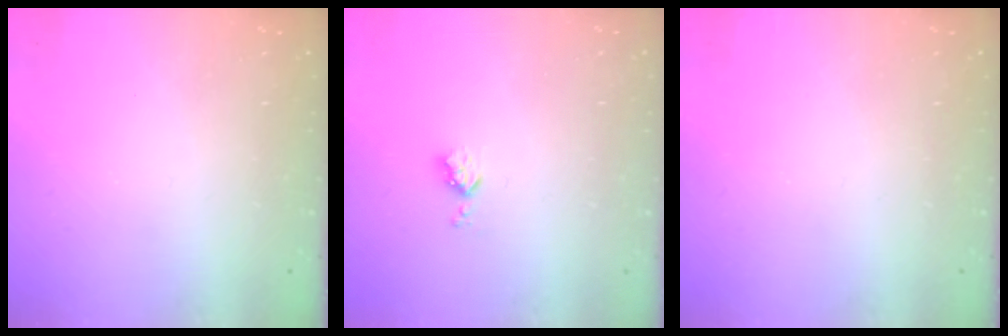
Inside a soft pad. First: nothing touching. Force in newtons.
{"total": 4.3, "press": 4.3, "slide": 0.6}
{"total": 0.0}